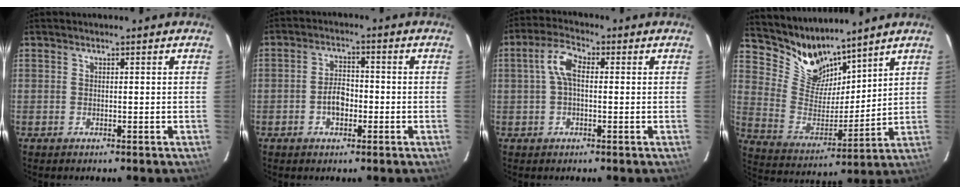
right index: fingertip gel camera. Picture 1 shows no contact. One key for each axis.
{"total": 4.7, "fx": -1.5, "fy": 2.9, "fz": 3.4, "tx": -0.065, "ty": 0.010, "tz": -0.023}
{"total": 5.2, "fx": 0.3, "fy": 2.5, "fz": 4.5, "tx": -0.095, "ty": 0.018, "tz": 0.007}
{"total": 11.5, "fx": 10.1, "fy": 4.6, "fz": 3.0, "tx": -0.072, "ty": -0.006, "tz": 0.205}